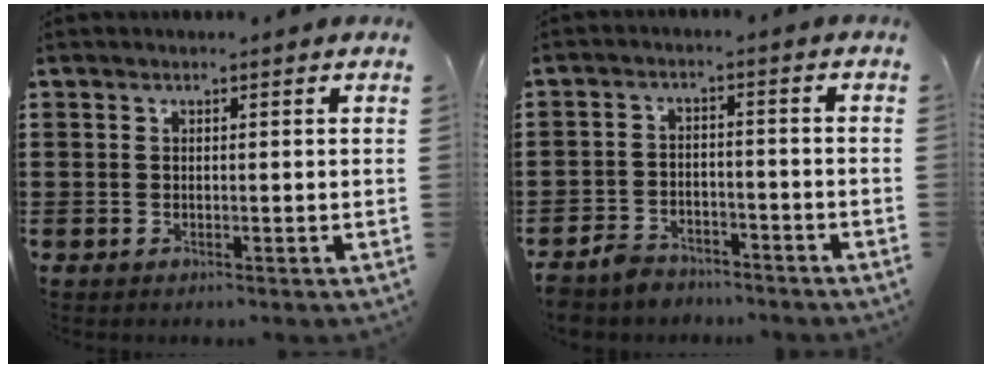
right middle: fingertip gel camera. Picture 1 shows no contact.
{"total": 3.7, "force": [-3.5, 1.1, 0.4], "torque": [-0.019, 0.006, -0.075]}